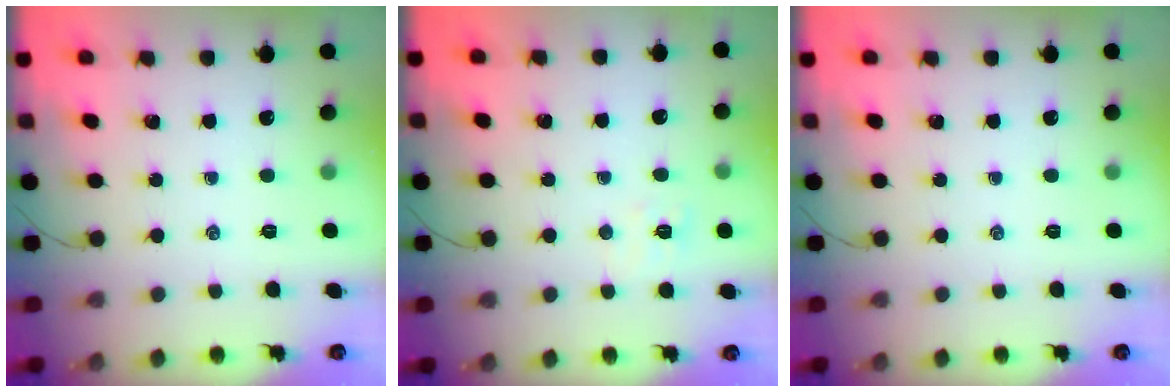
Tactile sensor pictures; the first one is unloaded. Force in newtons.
{"total": 5.8, "press": 5.6, "slide": 1.4}
{"total": 0.0}